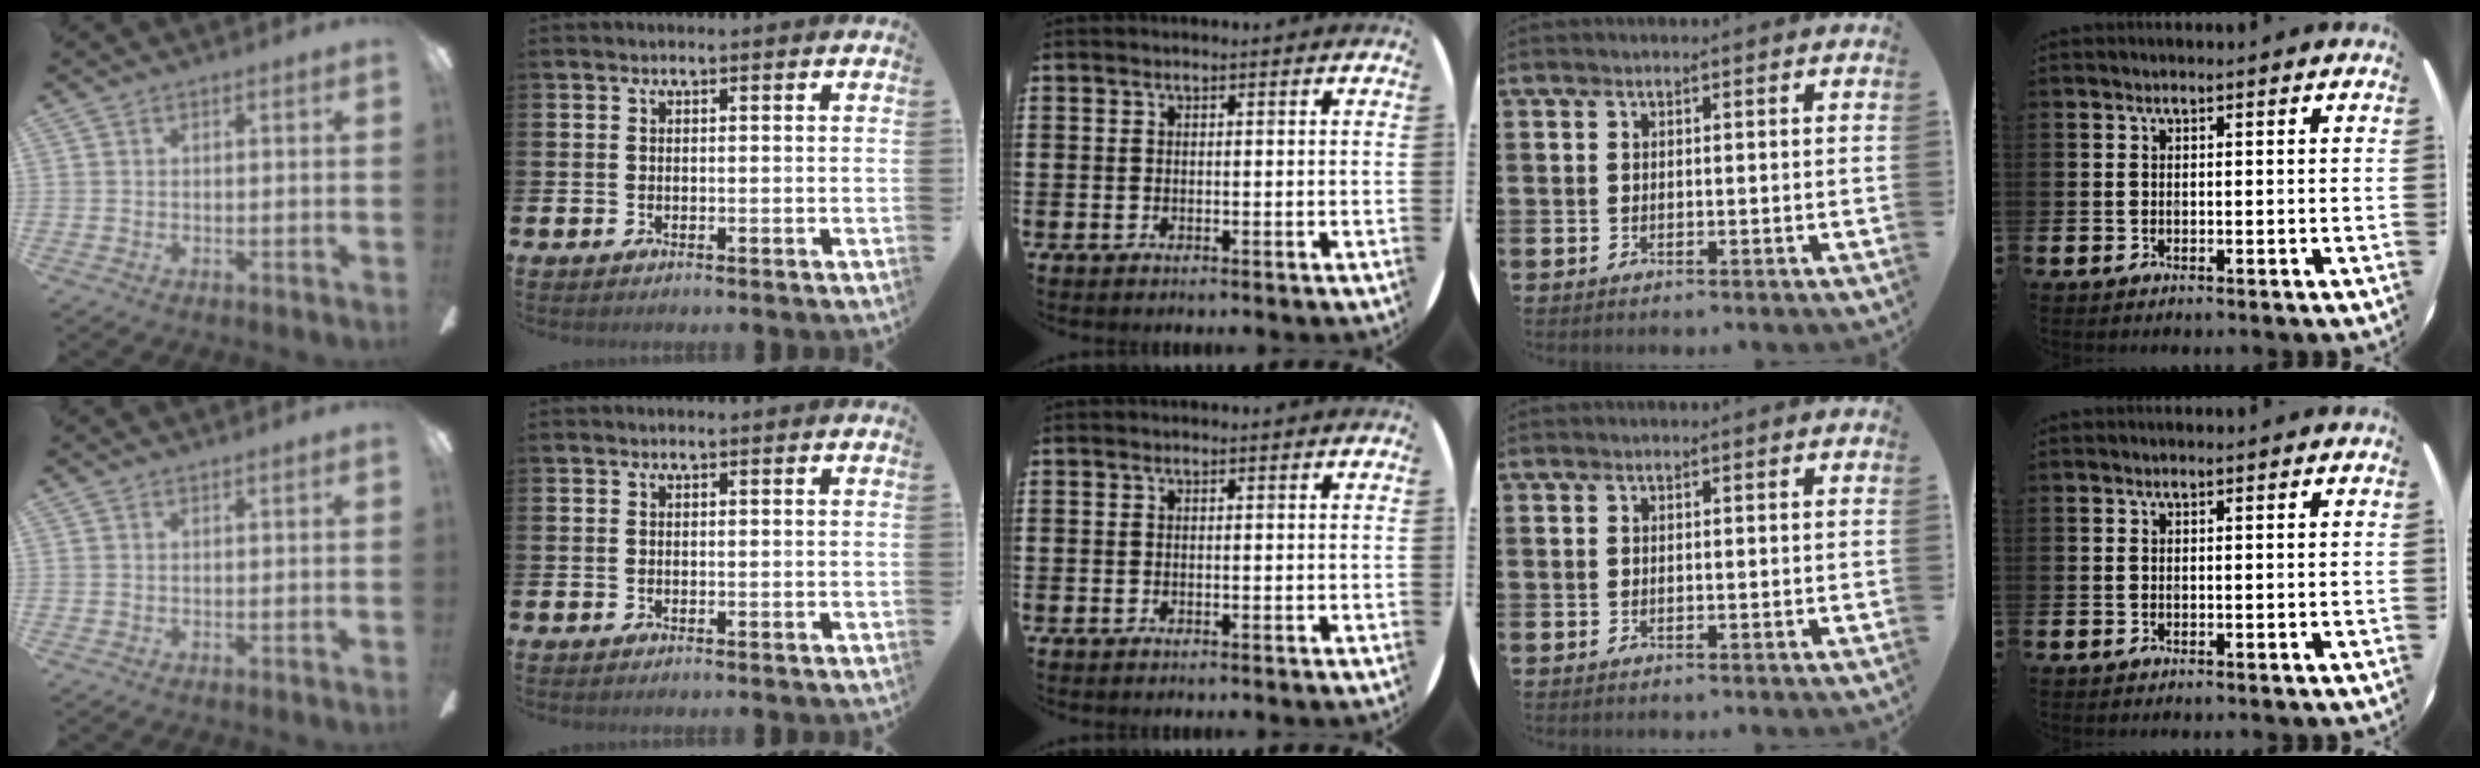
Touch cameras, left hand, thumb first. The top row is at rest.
{}